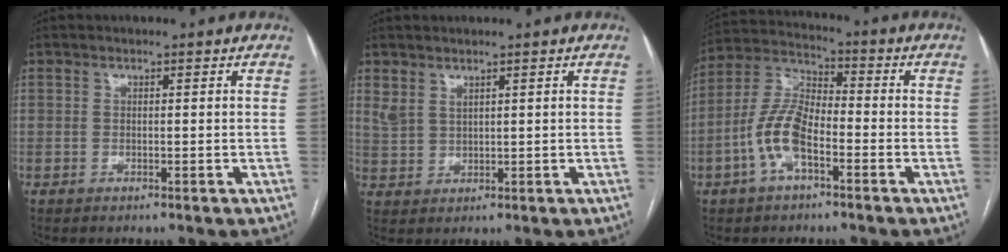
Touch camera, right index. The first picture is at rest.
{"total": 2.9, "force": [2.5, 1.2, 0.8], "torque": [-0.029, 0.008, 0.059]}
{"total": 9.2, "force": [-3.3, 3.8, 7.7], "torque": [-0.181, 0.017, -0.068]}